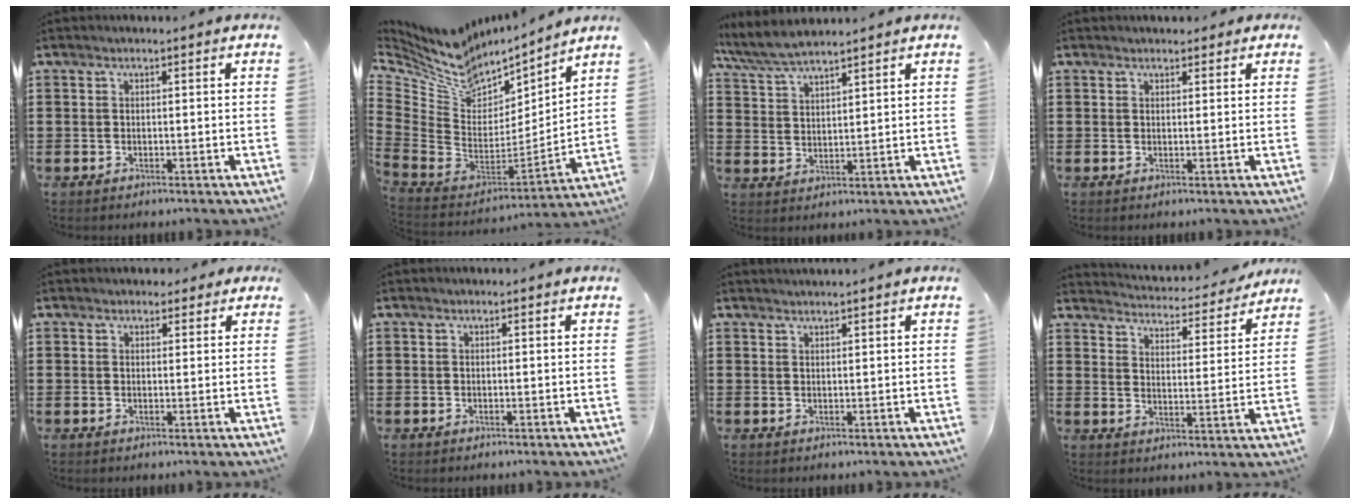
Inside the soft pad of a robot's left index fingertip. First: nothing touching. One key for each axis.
{"total": 7.7, "fx": 6.1, "fy": 4.1, "fz": 2.4, "tx": -0.097, "ty": -0.054, "tz": 0.111}
{"total": 5.4, "fx": 4.9, "fy": 0.8, "fz": 2.1, "tx": -0.056, "ty": -0.012, "tz": 0.091}
{"total": 1.5, "fx": 1.3, "fy": 0.7, "fz": 0.2, "tx": -0.007, "ty": 0.005, "tz": 0.025}
{"total": 1.7, "fx": 1.2, "fy": 1.2, "fz": 0.2, "tx": -0.001, "ty": 0.005, "tz": 0.022}
{"total": 0.0}
{"total": 0.9, "fx": 0.9, "fy": -0.1, "fz": 0.1, "tx": -0.002, "ty": -0.003, "tz": 0.018}
{"total": 3.9, "fx": 3.9, "fy": -0.3, "fz": 0.4, "tx": -0.022, "ty": -0.037, "tz": 0.060}